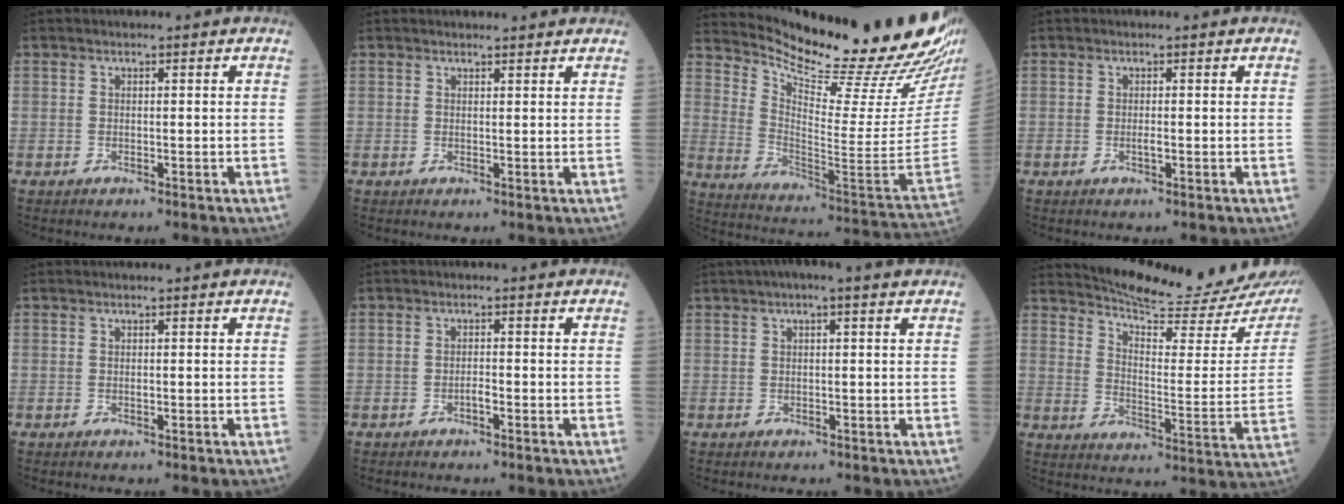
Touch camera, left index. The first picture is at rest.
{"total": 4.7, "force": [4.5, 0.6, 1.2], "torque": [-0.015, 0.017, 0.048]}
{"total": 26.3, "force": [23.6, -0.6, 11.6], "torque": [-0.197, -0.129, 0.332]}
{"total": 0.7, "force": [0.0, 0.1, 0.7], "torque": [-0.015, -0.001, -0.001]}
{"total": 0.6, "force": [0.3, 0.2, 0.4], "torque": [-0.012, 0.003, 0.003]}
{"total": 0.9, "force": [-0.5, 0.2, 0.7], "torque": [-0.013, 0.002, -0.011]}
{"total": 5.0, "force": [3.5, 0.4, 3.6], "torque": [-0.058, 0.031, 0.048]}
{"total": 21.1, "force": [19.8, 0.6, 7.3], "torque": [-0.114, -0.091, 0.254]}